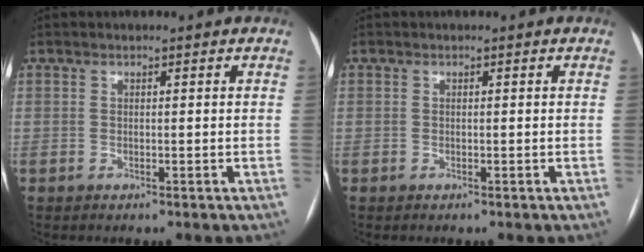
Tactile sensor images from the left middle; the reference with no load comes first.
{"total": 0.0}